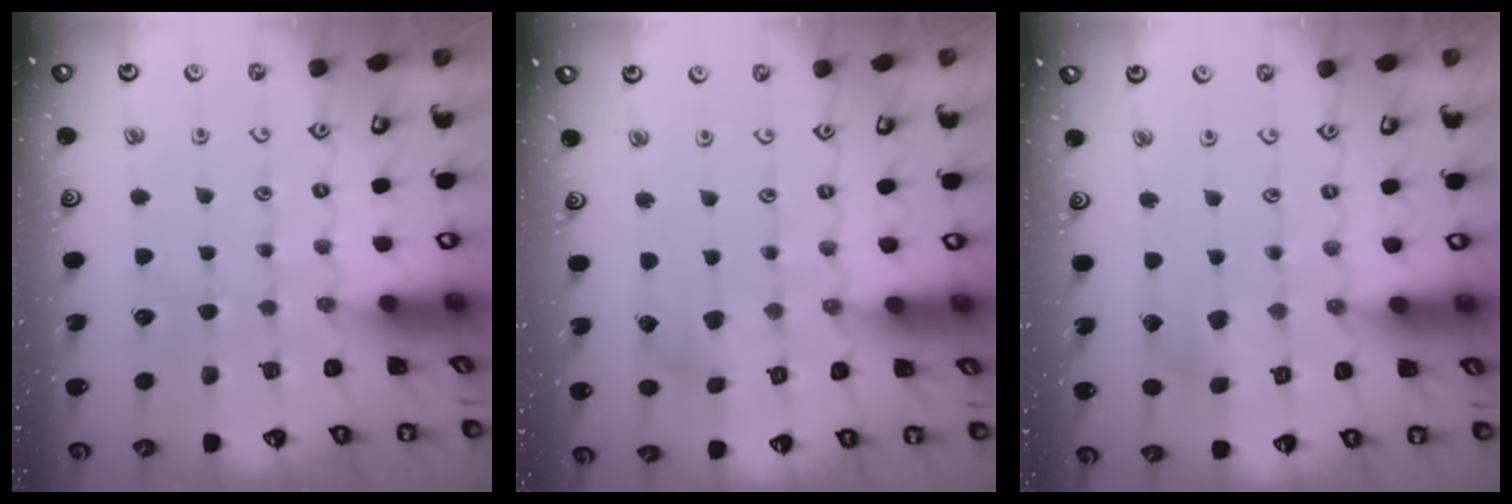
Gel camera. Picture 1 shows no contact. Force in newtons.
{"total": 2.7, "press": 2.7, "slide": 0.3}
{"total": 3.0, "press": 3.0, "slide": 0.4}